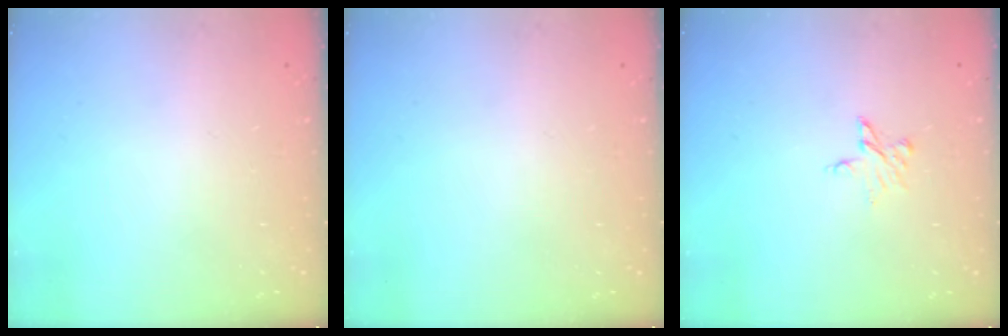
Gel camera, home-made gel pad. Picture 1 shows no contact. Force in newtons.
{"total": 0.0}
{"total": 4.5, "press": 4.5, "slide": 0.4}